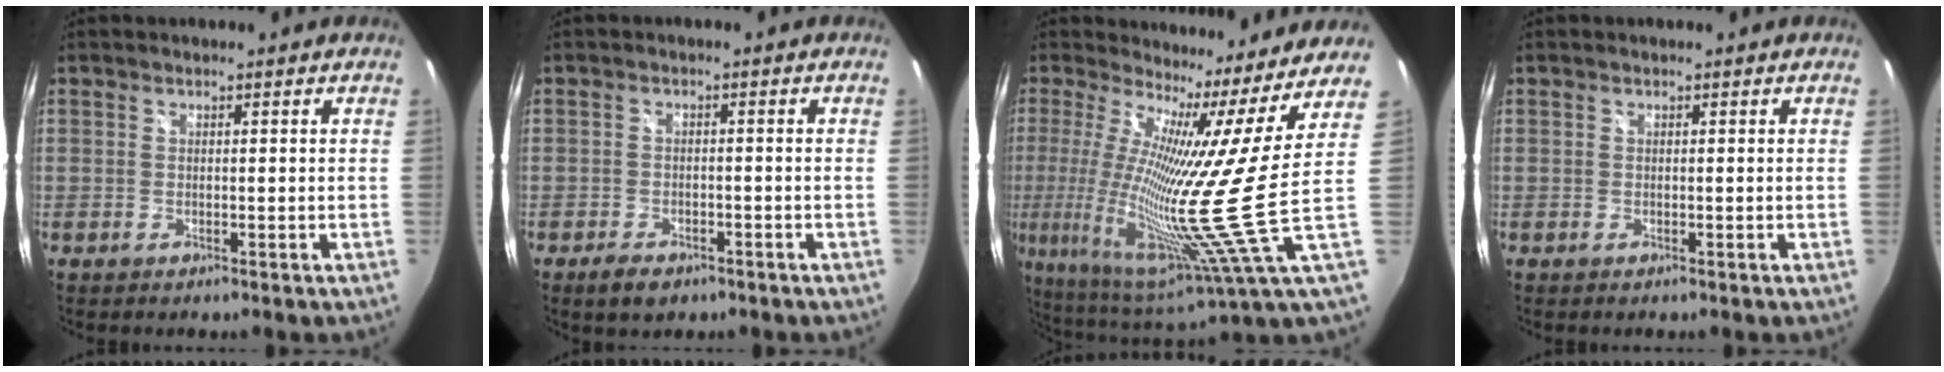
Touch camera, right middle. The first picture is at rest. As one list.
[{"total": 4.4, "force": [-2.9, 2.3, 2.2], "torque": [-0.054, -0.006, -0.044]}, {"total": 15.5, "force": [5.7, -2.6, 14.2], "torque": [-0.234, -0.023, 0.107]}, {"total": 0.0}]